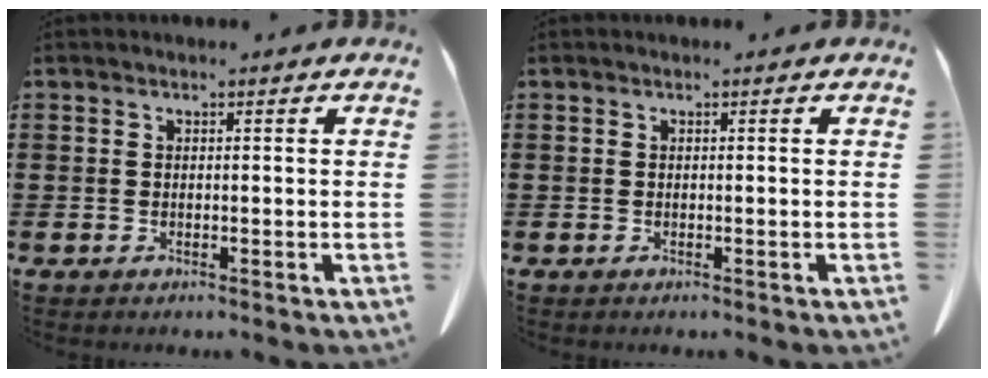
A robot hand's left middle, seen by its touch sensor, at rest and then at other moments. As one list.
[{"total": 0.0}]